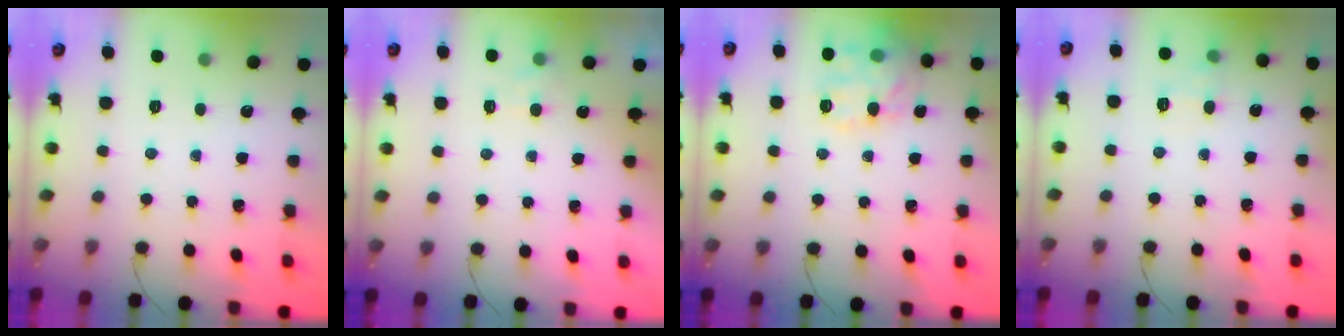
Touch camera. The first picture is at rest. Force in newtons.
{"total": 2.0, "press": 1.6, "slide": 1.2}
{"total": 12.2, "press": 12.2, "slide": 1.0}
{"total": 6.6, "press": 6.4, "slide": 1.7}